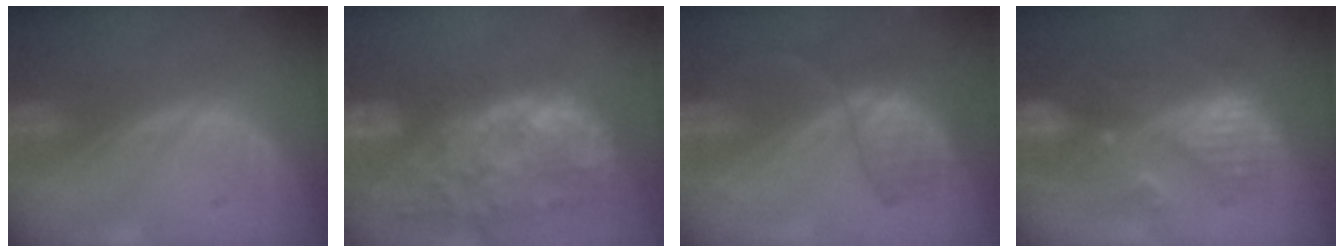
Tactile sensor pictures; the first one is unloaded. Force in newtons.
{"total": 14.7, "press": 11.9, "slide": 8.7}
{"total": 6.7, "press": 5.9, "slide": 3.2}
{"total": 8.4, "press": 8.3, "slide": 1.3}